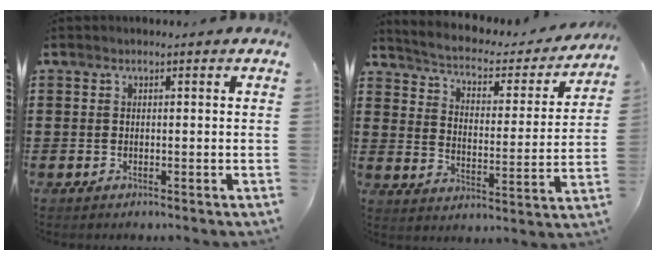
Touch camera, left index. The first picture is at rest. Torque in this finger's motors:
{"motor_torque": [0.94, -1.20, 0.03, -0.09]}